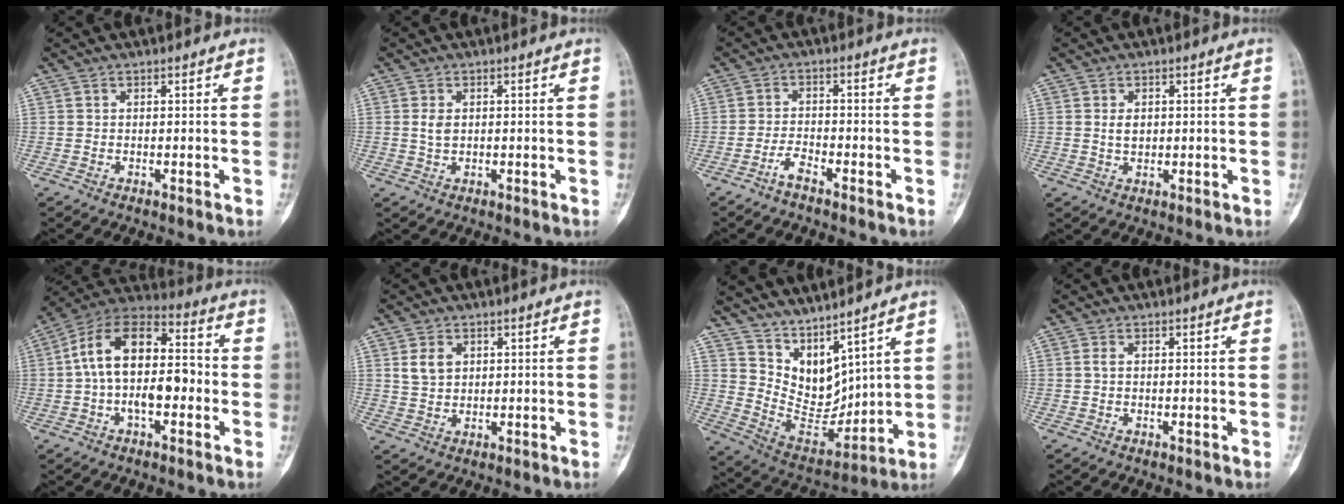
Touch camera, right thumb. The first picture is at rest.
{"total": 2.3, "force": [0.4, 1.5, 1.7], "torque": [-0.031, 0.000, 0.010]}
{"total": 2.9, "force": [-2.3, 0.6, 1.5], "torque": [-0.036, 0.018, -0.048]}
{"total": 2.5, "force": [0.4, 1.7, 1.8], "torque": [-0.021, -0.002, 0.009]}
{"total": 15.8, "force": [-1.0, 8.7, 13.1], "torque": [-0.214, 0.050, -0.030]}
{"total": 3.9, "force": [1.3, 2.9, 2.3], "torque": [-0.034, -0.003, 0.030]}
{"total": 10.5, "force": [8.3, 4.1, 4.9], "torque": [-0.058, -0.065, 0.181]}
{"total": 0.8, "force": [0.0, 0.4, 0.7], "torque": [-0.017, 0.000, -0.002]}